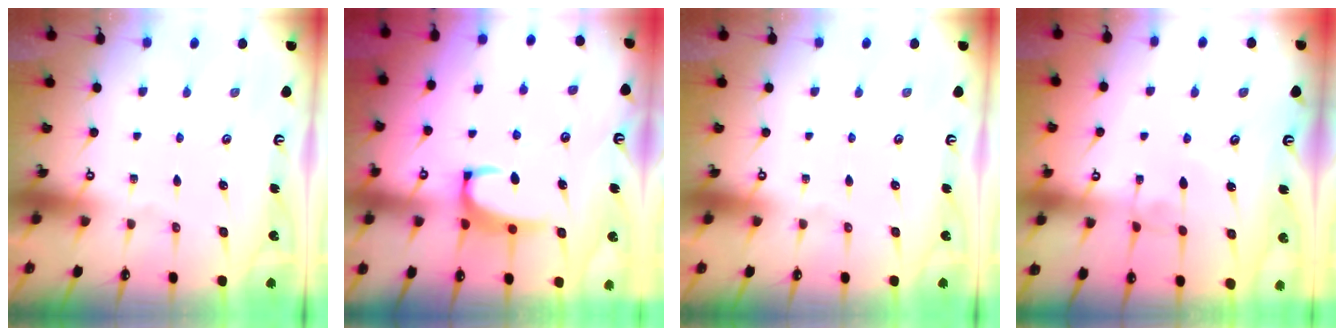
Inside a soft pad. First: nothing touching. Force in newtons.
{"total": 3.4, "press": 3.3, "slide": 0.7}
{"total": 0.0}
{"total": 2.4, "press": 2.4, "slide": 0.2}